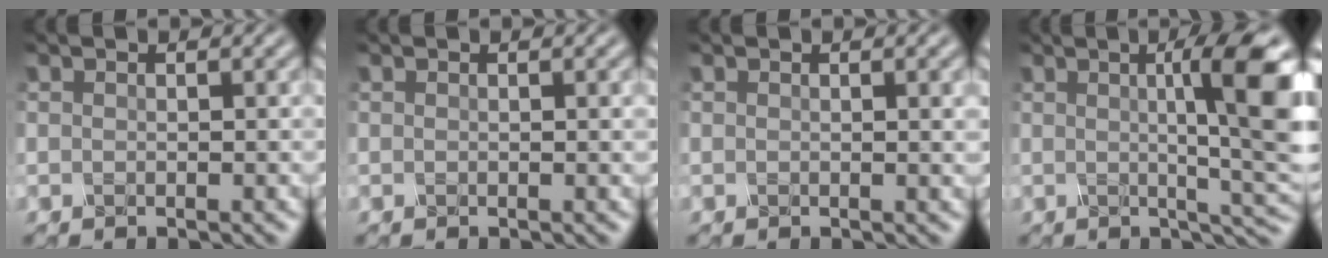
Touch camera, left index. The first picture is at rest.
{"total": 0.8, "force": [0.2, 0.3, 0.7], "torque": [-0.002, -0.003, -0.001]}
{"total": 2.4, "force": [0.8, 1.0, 2.0], "torque": [-0.007, 0.010, 0.000]}
{"total": 9.4, "force": [1.1, 1.8, 9.2], "torque": [-0.102, 0.008, 0.020]}